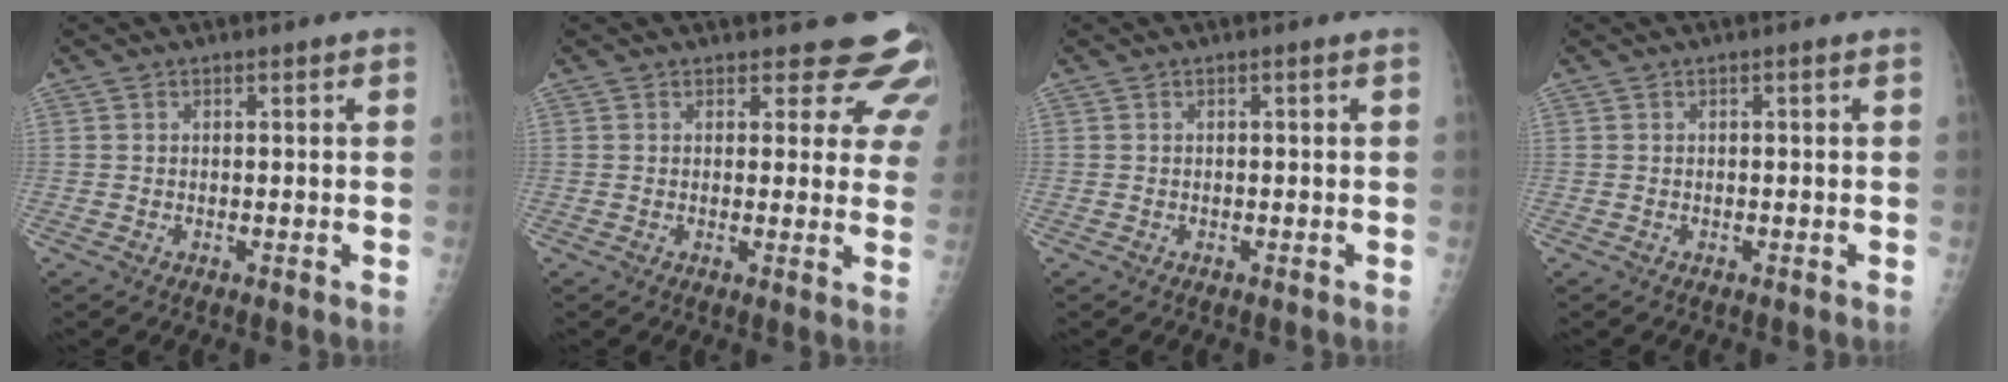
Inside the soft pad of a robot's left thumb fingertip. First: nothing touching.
{"total": 9.0, "force": [7.8, 4.2, 1.9], "torque": [0.030, -0.041, 0.061]}
{"total": 0.0}
{"total": 0.0}